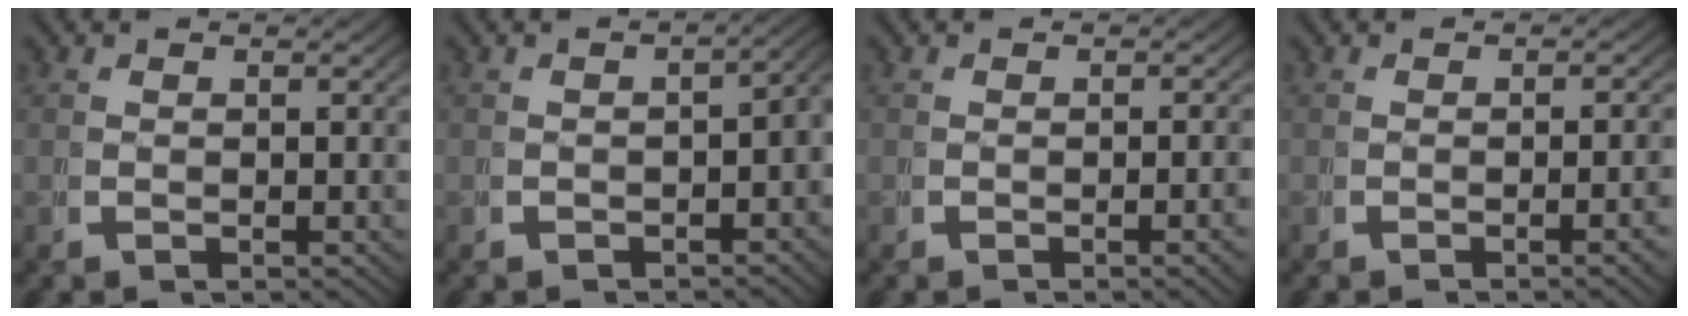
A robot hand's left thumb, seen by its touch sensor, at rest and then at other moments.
{"total": 3.7, "force": [-1.5, 1.8, 2.8], "torque": [-0.033, -0.008, -0.016]}
{"total": 1.4, "force": [-0.5, 0.0, 1.3], "torque": [-0.022, 0.007, -0.009]}
{"total": 2.1, "force": [-0.7, 0.1, 1.9], "torque": [-0.029, 0.008, -0.013]}